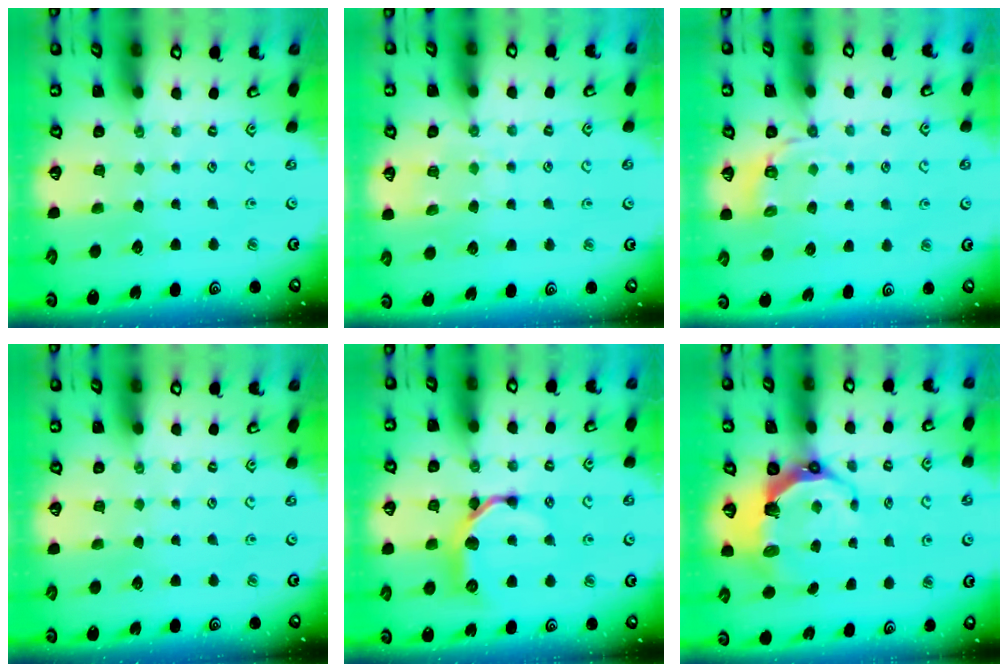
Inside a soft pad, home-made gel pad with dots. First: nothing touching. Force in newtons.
{"total": 6.8, "press": 6.8, "slide": 0.7}
{"total": 4.0, "press": 3.6, "slide": 1.7}
{"total": 0.0}
{"total": 10.8, "press": 10.8, "slide": 0.5}
{"total": 8.7, "press": 7.0, "slide": 5.2}